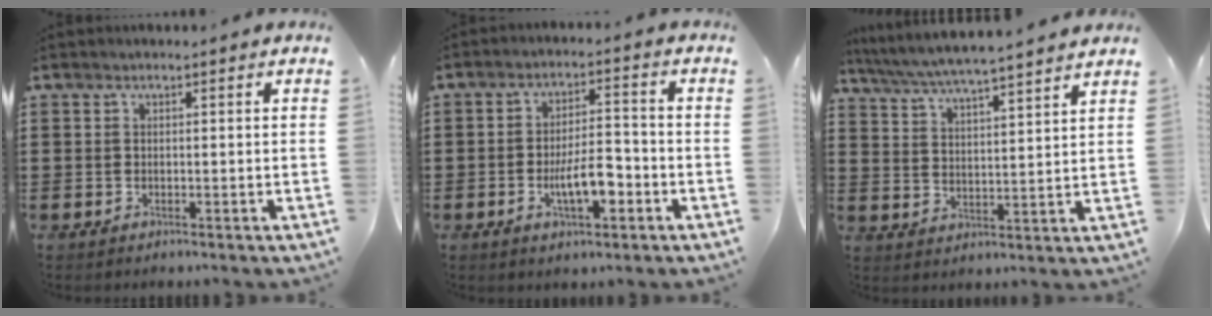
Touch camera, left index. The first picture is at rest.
{"total": 7.2, "force": [-2.6, 2.7, 6.2], "torque": [-0.114, -0.003, -0.053]}
{"total": 4.9, "force": [4.6, -0.6, 1.7], "torque": [-0.053, -0.032, 0.075]}